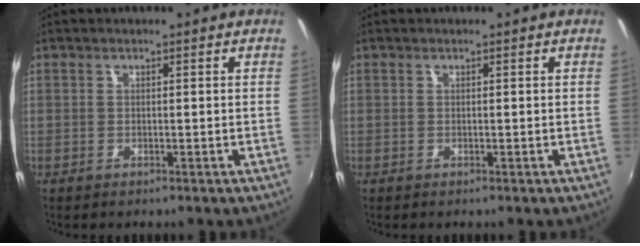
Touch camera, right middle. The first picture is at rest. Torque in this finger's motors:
{"motor_torque": [0.01, -0.28, 0.04, 0.00]}